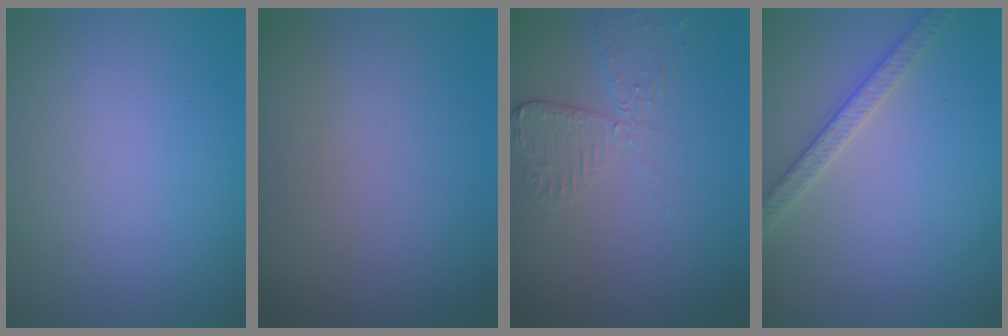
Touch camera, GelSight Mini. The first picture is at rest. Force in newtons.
{"total": 0.0}
{"total": 2.7, "press": 2.4, "slide": 1.2}
{"total": 2.6, "press": 2.6, "slide": 0.5}